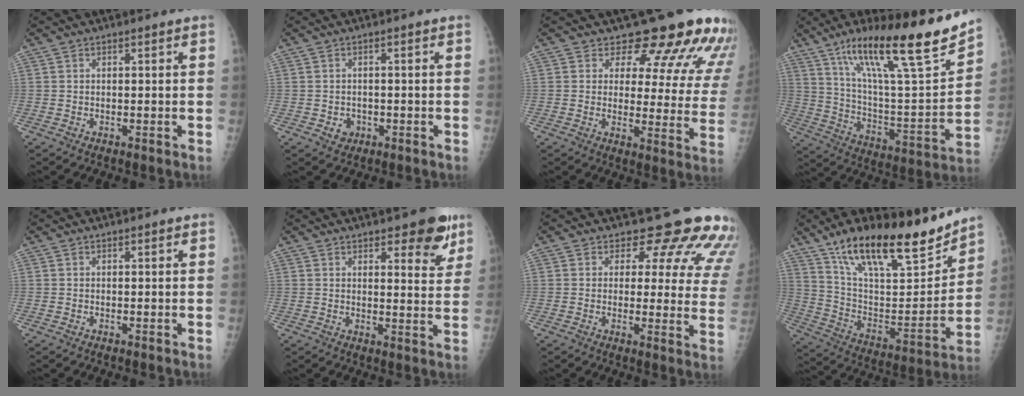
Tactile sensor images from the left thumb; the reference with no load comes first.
{"total": 2.2, "force": [-0.8, 2.0, 0.7], "torque": [-0.001, 0.005, -0.006]}
{"total": 15.9, "force": [13.6, 5.7, 6.0], "torque": [-0.022, -0.097, 0.146]}
{"total": 25.9, "force": [17.4, 4.2, 18.7], "torque": [-0.282, -0.062, 0.296]}
{"total": 0.0}
{"total": 8.1, "force": [5.1, 3.1, 5.4], "torque": [-0.037, -0.028, 0.064]}
{"total": 14.4, "force": [12.6, 5.5, 4.3], "torque": [0.005, -0.093, 0.119]}
{"total": 25.5, "force": [18.4, 8.1, 15.6], "torque": [-0.218, -0.069, 0.312]}